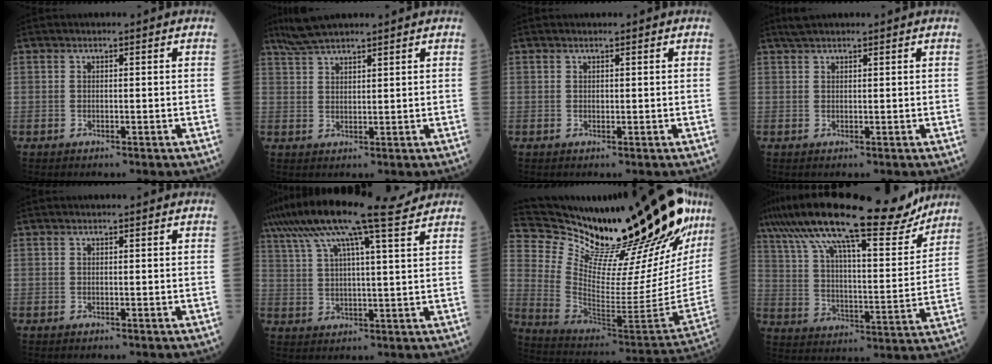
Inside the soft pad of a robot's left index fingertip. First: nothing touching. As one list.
[{"total": 5.1, "force": [4.5, 0.4, 2.4], "torque": [-0.056, 0.025, 0.093]}, {"total": 0.5, "force": [0.3, 0.3, 0.2], "torque": [-0.005, 0.000, 0.004]}, {"total": 2.0, "force": [1.8, 0.2, 0.9], "torque": [-0.019, 0.019, 0.034]}, {"total": 0.0}, {"total": 18.9, "force": [14.9, 1.2, 11.6], "torque": [-0.224, 0.043, 0.232]}, {"total": 35.5, "force": [29.1, 5.0, 19.7], "torque": [-0.312, -0.118, 0.414]}, {"total": 26.2, "force": [21.0, 4.5, 15.1], "torque": [-0.271, 0.029, 0.316]}]